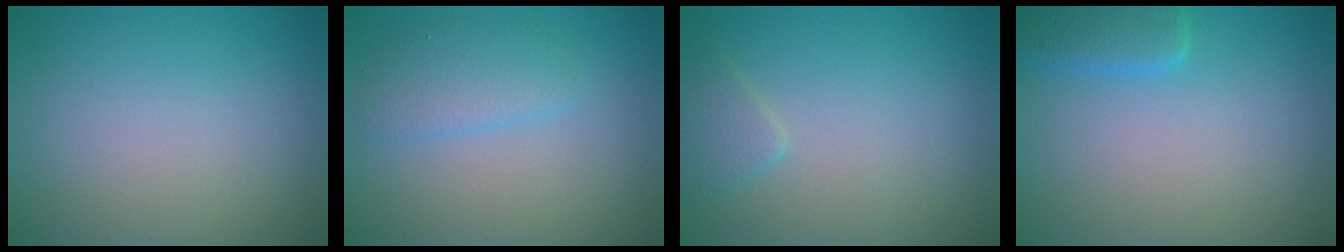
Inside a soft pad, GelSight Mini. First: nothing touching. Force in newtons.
{"total": 2.4, "press": 2.4, "slide": 0.1}
{"total": 1.5, "press": 1.5, "slide": 0.1}
{"total": 2.9, "press": 2.9, "slide": 0.2}